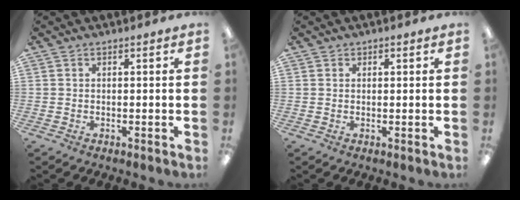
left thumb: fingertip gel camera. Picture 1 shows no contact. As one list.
[{"total": 0.6, "force": [0.5, 0.5, 0.1], "torque": [-0.001, 0.004, 0.008]}]